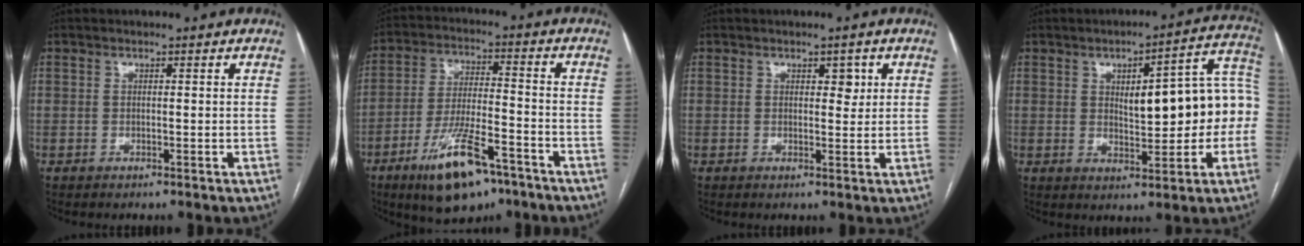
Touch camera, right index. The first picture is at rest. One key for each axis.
{"total": 13.7, "fx": -8.4, "fy": 3.7, "fz": 10.2, "tx": -0.193, "ty": -0.012, "tz": -0.139}
{"total": 2.3, "fx": 0.9, "fy": 1.2, "fz": 1.7, "tx": -0.018, "ty": 0.000, "tz": 0.011}
{"total": 13.9, "fx": 0.1, "fy": 4.1, "fz": 13.3, "tx": -0.172, "ty": 0.042, "tz": 0.012}